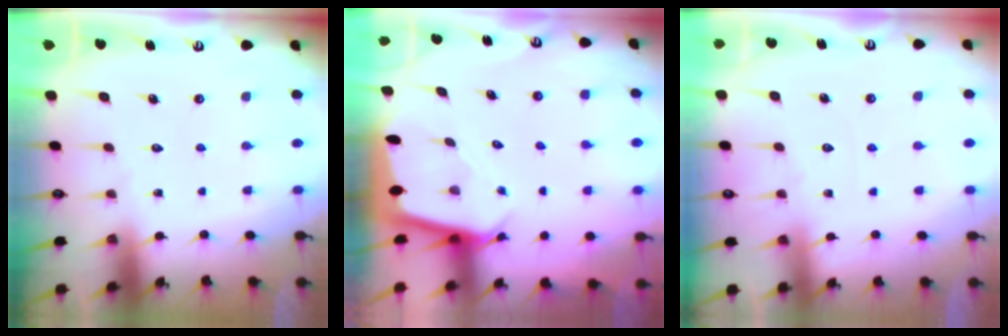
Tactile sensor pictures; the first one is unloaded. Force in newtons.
{"total": 2.4, "press": 2.4, "slide": 0.2}
{"total": 2.5, "press": 2.5, "slide": 0.5}